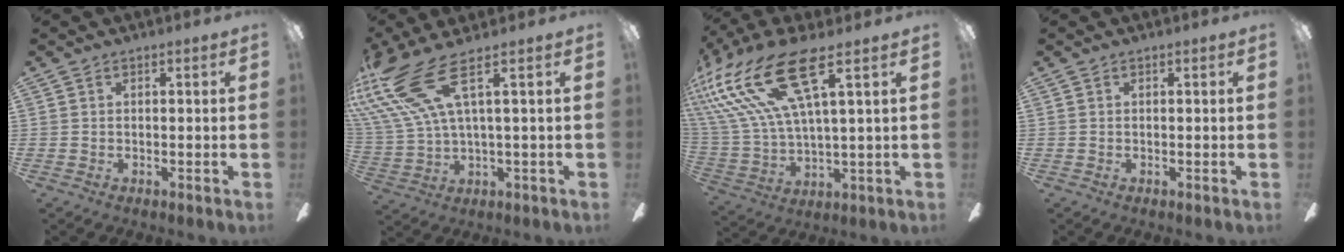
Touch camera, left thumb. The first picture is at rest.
{"total": 15.3, "force": [7.9, 5.2, 11.9], "torque": [-0.273, -0.037, 0.139]}
{"total": 22.6, "force": [11.8, 7.2, 18.0], "torque": [-0.385, -0.053, 0.199]}
{"total": 0.0}